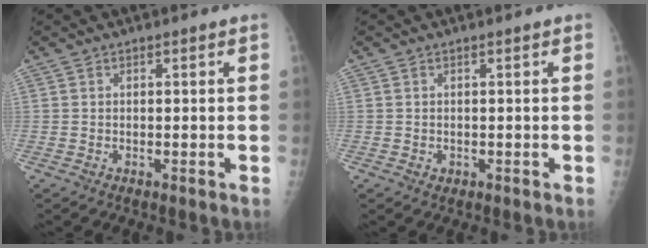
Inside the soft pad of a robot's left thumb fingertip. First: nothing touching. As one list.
[{"total": 0.8, "force": [0.0, 0.7, 0.4], "torque": [-0.001, 0.000, 0.003]}]